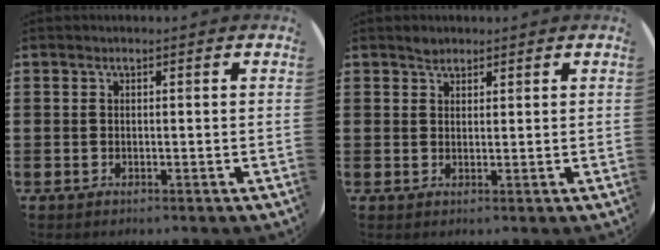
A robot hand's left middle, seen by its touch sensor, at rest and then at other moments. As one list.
[{"total": 1.4, "force": [1.3, 0.5, 0.0], "torque": [0.007, 0.000, 0.022]}]